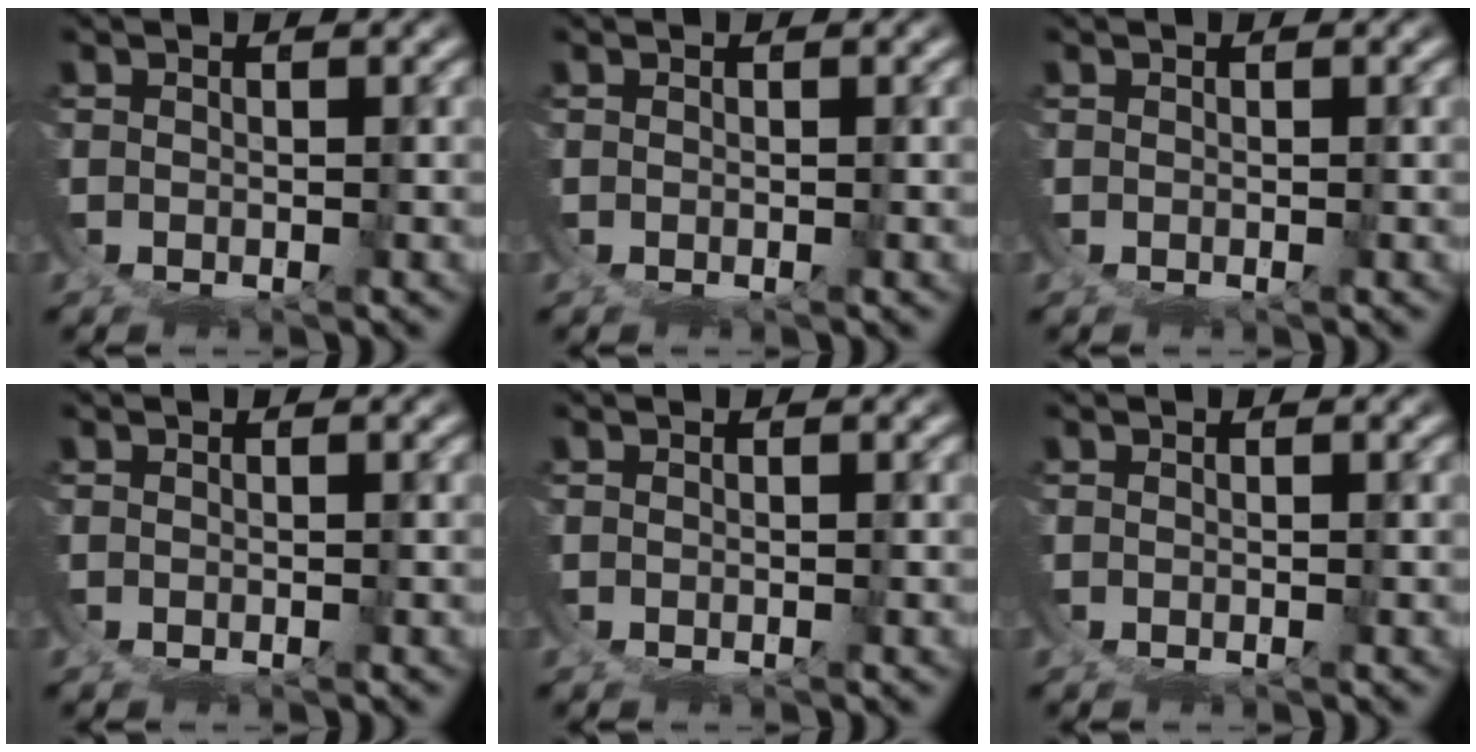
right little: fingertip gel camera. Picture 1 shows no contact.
{"total": 0.0}
{"total": 0.0}
{"total": 0.0}
{"total": 0.0}
{"total": 0.0}